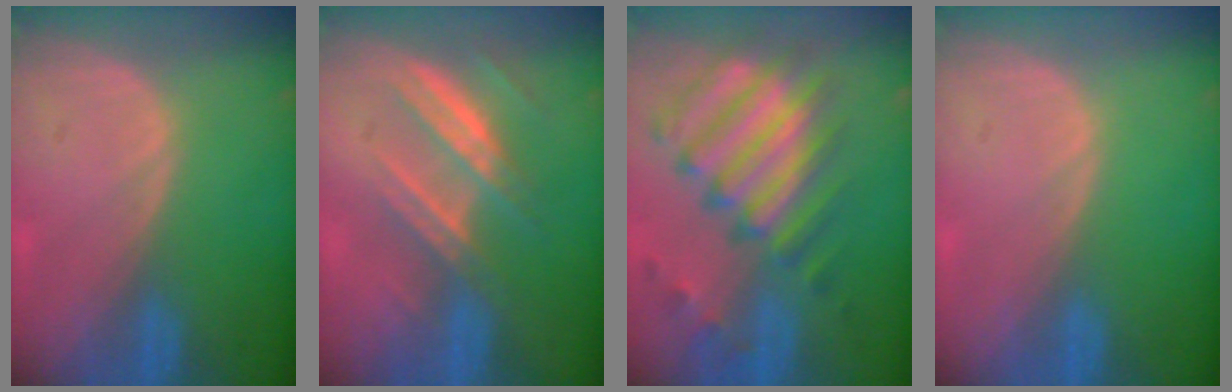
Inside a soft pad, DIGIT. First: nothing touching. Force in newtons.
{"total": 7.7, "press": 6.9, "slide": 3.5}
{"total": 11.9, "press": 10.3, "slide": 5.9}
{"total": 0.0}